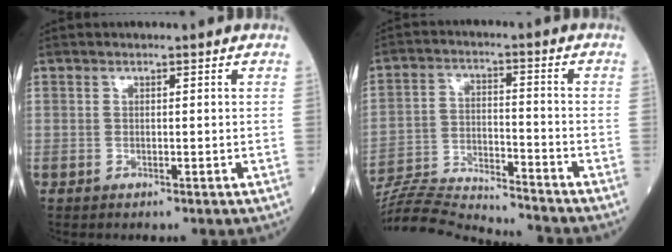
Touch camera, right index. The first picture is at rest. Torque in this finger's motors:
{"motor_torque": [-0.37, -0.20, 0.02, 0.01]}